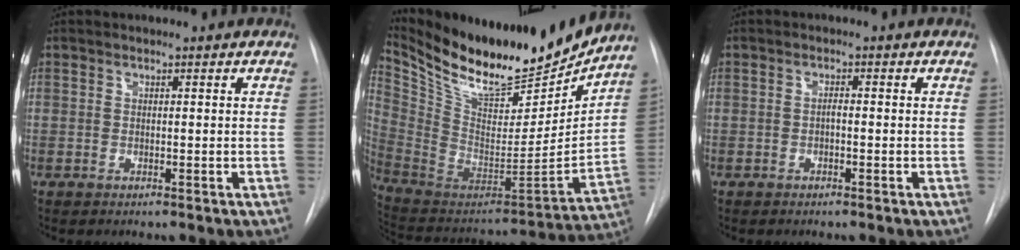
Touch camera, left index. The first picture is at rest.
{"total": 24.9, "force": [22.2, 5.2, 10.0], "torque": [-0.188, -0.047, 0.362]}
{"total": 0.9, "force": [-0.3, 0.2, 0.8], "torque": [-0.014, 0.003, -0.007]}